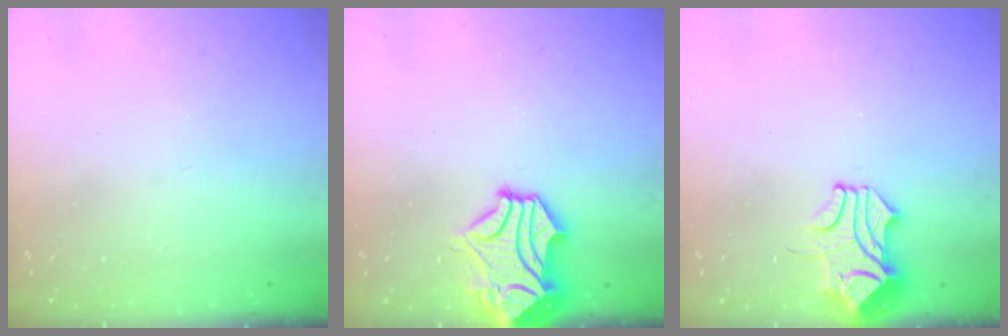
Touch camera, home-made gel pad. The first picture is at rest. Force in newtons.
{"total": 3.2, "press": 2.8, "slide": 1.6}
{"total": 2.2, "press": 2.1, "slide": 0.7}